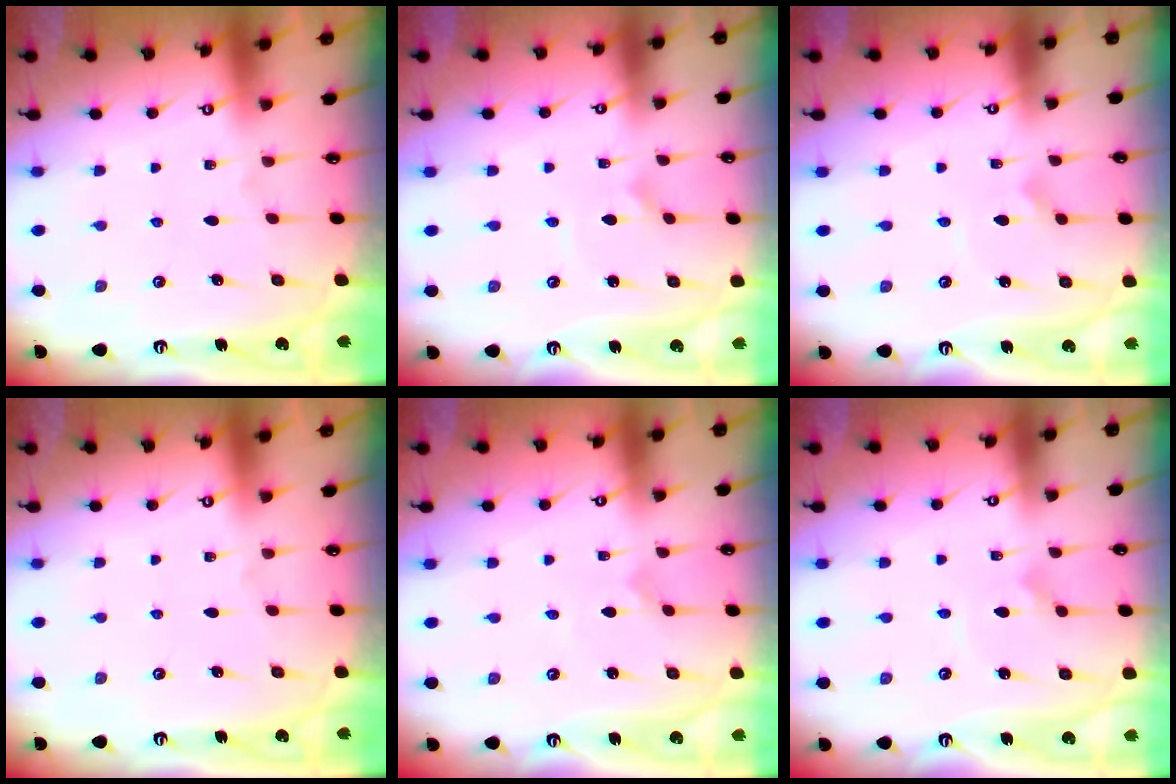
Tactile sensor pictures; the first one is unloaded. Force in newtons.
{"total": 1.6, "press": 1.6, "slide": 0.2}
{"total": 1.5, "press": 1.5, "slide": 0.0}
{"total": 0.0}
{"total": 0.0}
{"total": 2.7, "press": 2.7, "slide": 0.1}